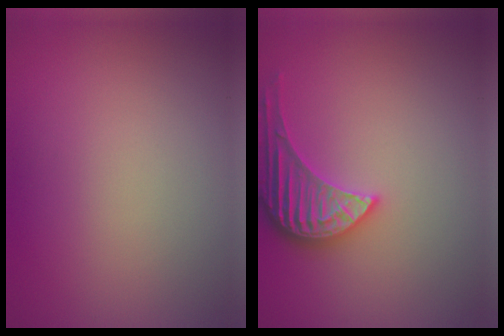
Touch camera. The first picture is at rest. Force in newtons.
{"total": 4.0, "press": 3.6, "slide": 1.8}